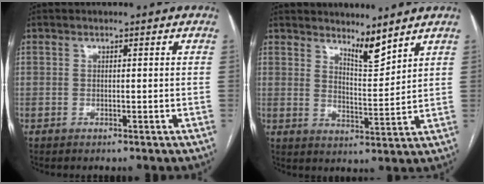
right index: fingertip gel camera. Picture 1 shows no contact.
{"total": 4.9, "force": [4.3, 0.4, 2.2], "torque": [-0.041, -0.018, 0.082]}